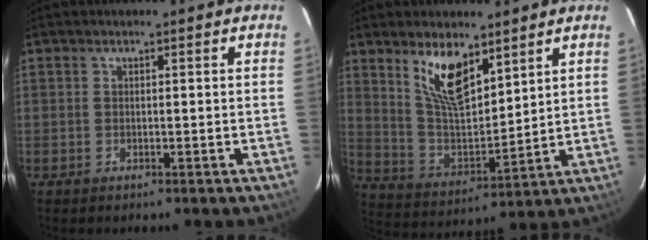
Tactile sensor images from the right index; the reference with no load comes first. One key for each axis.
{"total": 12.0, "fx": 7.4, "fy": 4.7, "fz": 8.3, "tx": -0.153, "ty": -0.001, "tz": 0.152}